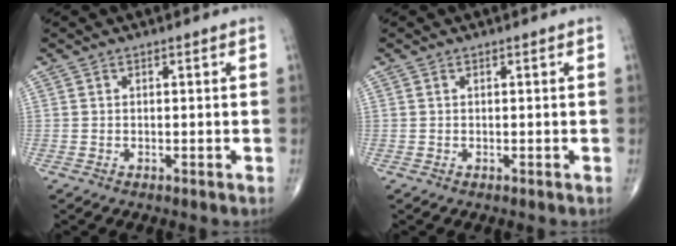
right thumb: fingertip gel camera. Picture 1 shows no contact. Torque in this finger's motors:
{"motor_torque": [0.15, -0.37, -0.22, -0.12, -0.01]}